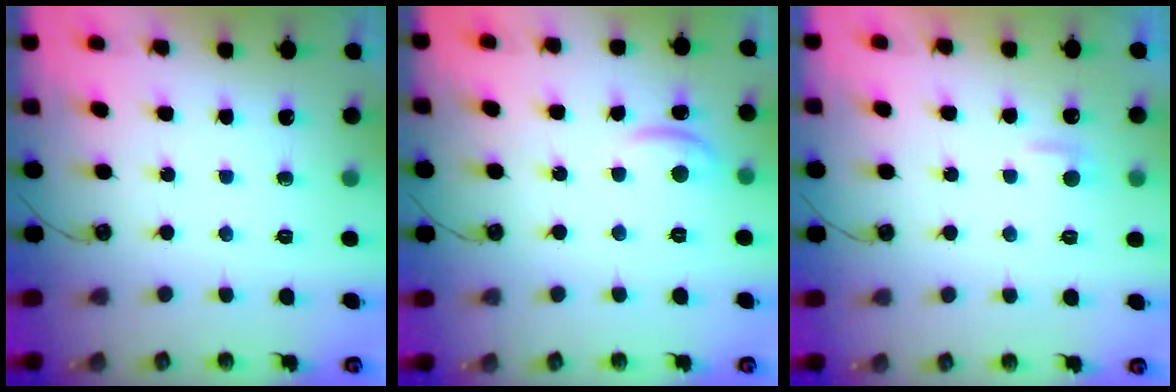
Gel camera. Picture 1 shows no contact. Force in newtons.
{"total": 0.8, "press": 0.6, "slide": 0.5}
{"total": 2.4, "press": 2.3, "slide": 0.5}